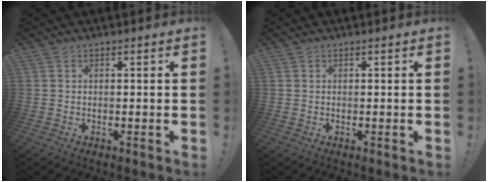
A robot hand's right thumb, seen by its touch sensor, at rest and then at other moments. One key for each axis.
{"total": 0.0}